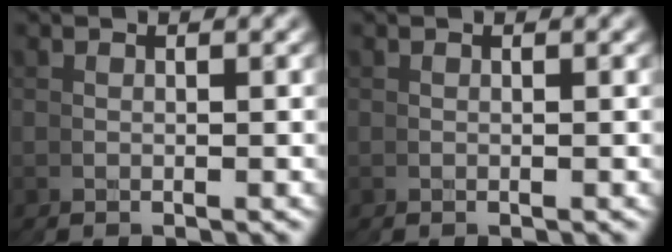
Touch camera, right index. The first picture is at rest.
{"total": 0.0}